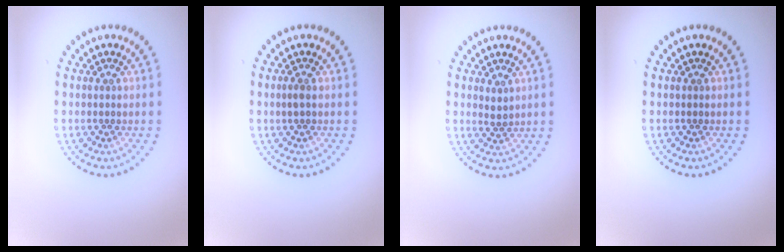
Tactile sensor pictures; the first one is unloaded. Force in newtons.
{"total": 0.8, "press": 0.7, "slide": 0.3}
{"total": 1.1, "press": 1.0, "slide": 0.6}
{"total": 0.0}